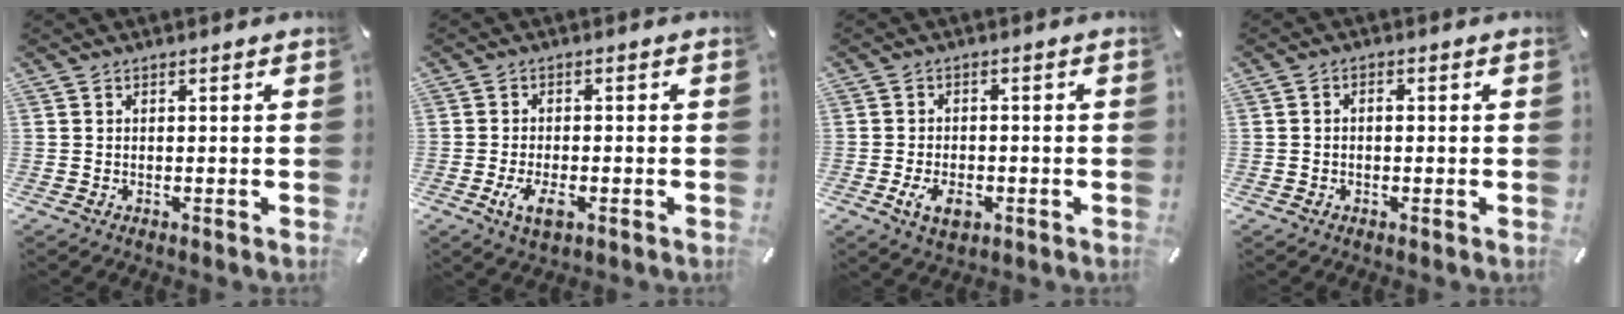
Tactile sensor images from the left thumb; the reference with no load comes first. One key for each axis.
{"total": 5.2, "fx": -2.0, "fy": 2.5, "fz": 4.1, "tx": -0.092, "ty": 0.000, "tz": -0.038}
{"total": 5.3, "fx": -2.0, "fy": 3.2, "fz": 3.7, "tx": -0.071, "ty": 0.001, "tz": -0.039}
{"total": 1.2, "fx": -0.3, "fy": 0.8, "fz": 0.9, "tx": -0.017, "ty": 0.004, "tz": -0.008}